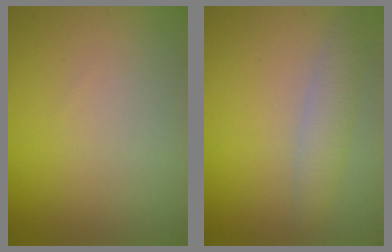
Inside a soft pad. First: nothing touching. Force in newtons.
{"total": 2.5, "press": 2.5, "slide": 0.1}